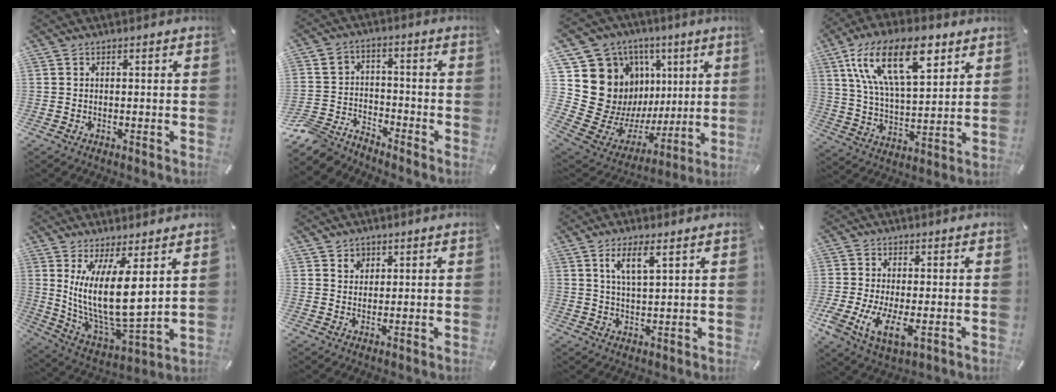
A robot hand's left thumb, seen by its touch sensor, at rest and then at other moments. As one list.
[{"total": 8.6, "force": [-7.3, 4.5, 1.0], "torque": [-0.027, 0.041, -0.146]}, {"total": 21.0, "force": [5.0, 18.3, 9.1], "torque": [-0.139, -0.076, 0.146]}, {"total": 20.0, "force": [10.0, 9.3, 14.6], "torque": [-0.289, -0.024, 0.164]}, {"total": 17.5, "force": [5.1, 6.7, 15.4], "torque": [-0.315, -0.049, 0.091]}, {"total": 2.7, "force": [1.5, 2.3, 0.3], "torque": [0.008, -0.003, 0.024]}, {"total": 5.6, "force": [3.1, 1.5, 4.4], "torque": [-0.088, -0.001, 0.051]}, {"total": 9.5, "force": [-2.3, 4.4, 8.1], "torque": [-0.181, -0.017, -0.038]}]